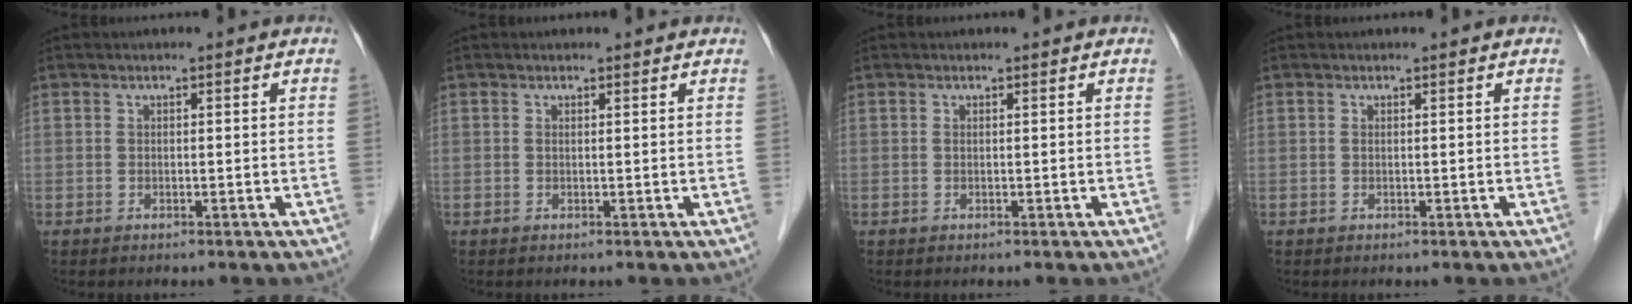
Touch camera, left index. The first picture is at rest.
{"total": 1.0, "force": [0.9, 0.3, 0.3], "torque": [-0.015, 0.006, 0.007]}
{"total": 0.0}
{"total": 0.0}